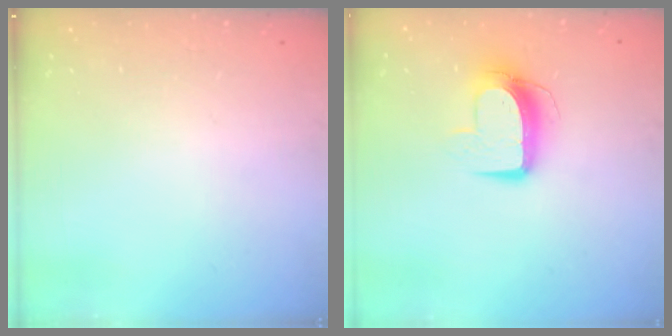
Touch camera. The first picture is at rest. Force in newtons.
{"total": 10.2, "press": 10.2, "slide": 0.6}